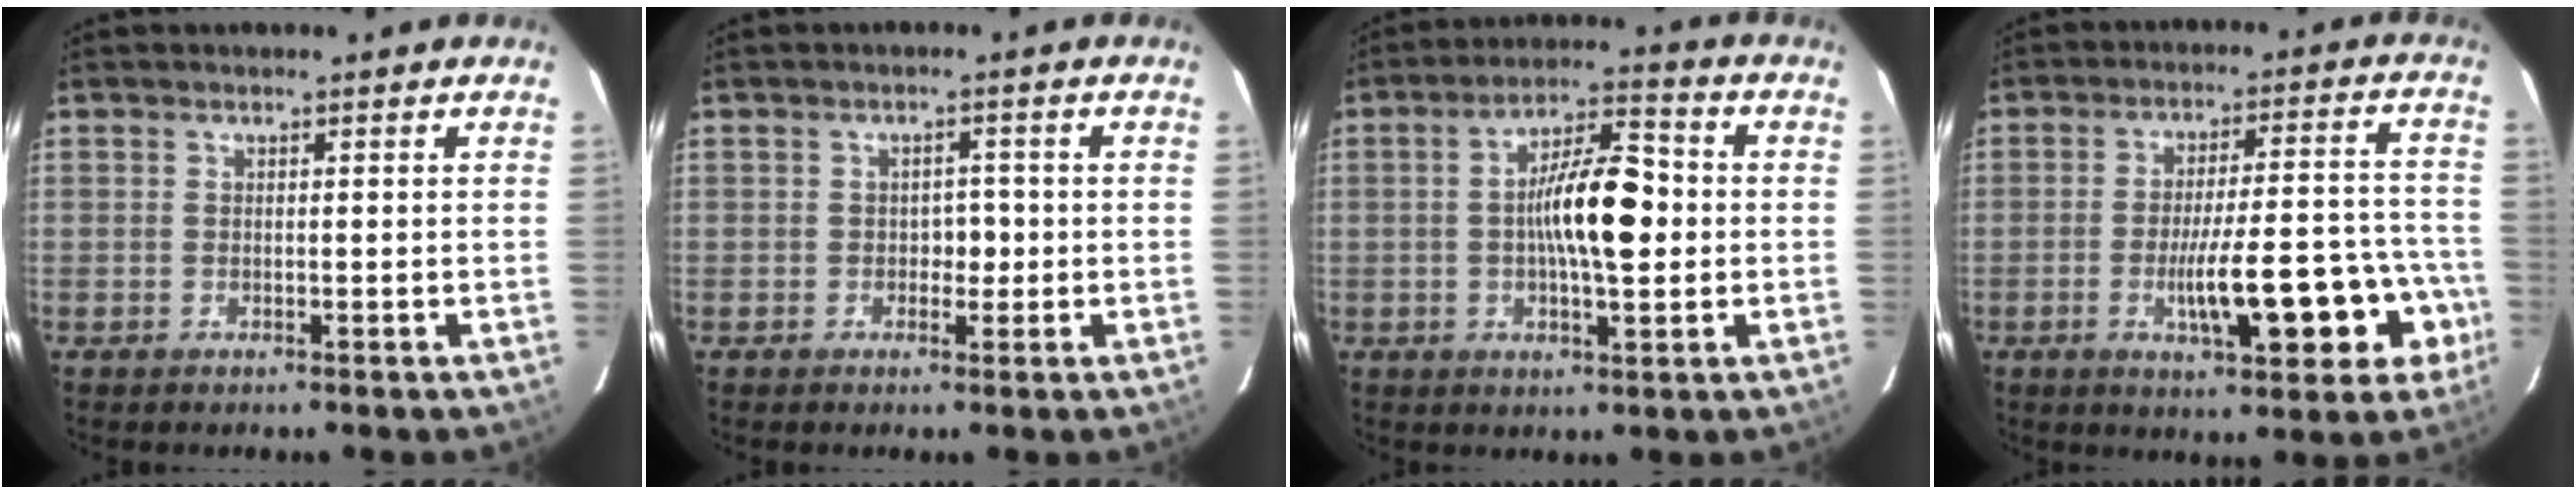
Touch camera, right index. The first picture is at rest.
{"total": 2.2, "force": [-0.4, 1.5, 1.6], "torque": [-0.017, 0.005, -0.005]}
{"total": 10.9, "force": [-0.1, 2.7, 10.5], "torque": [-0.185, 0.018, -0.005]}
{"total": 14.6, "force": [-5.0, 3.5, 13.3], "torque": [-0.179, 0.030, -0.062]}